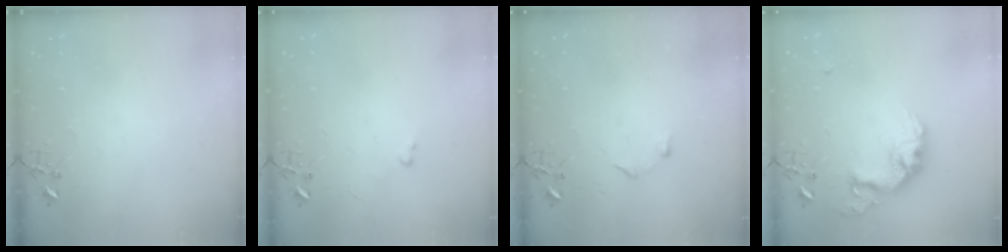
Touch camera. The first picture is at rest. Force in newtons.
{"total": 2.4, "press": 2.3, "slide": 0.4}
{"total": 6.7, "press": 6.7, "slide": 0.7}
{"total": 17.2, "press": 17.2, "slide": 1.2}